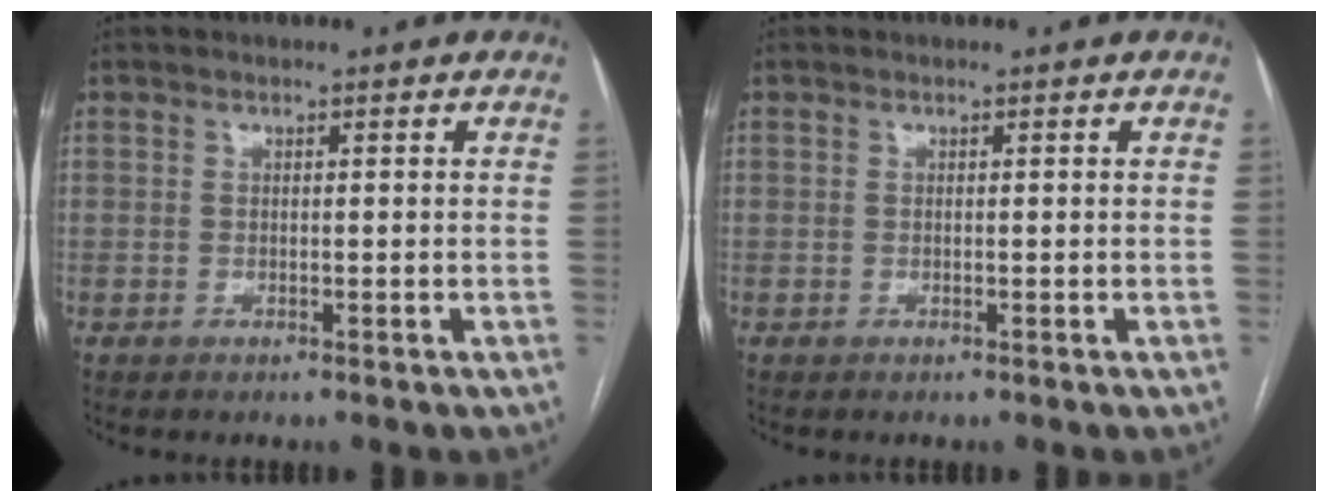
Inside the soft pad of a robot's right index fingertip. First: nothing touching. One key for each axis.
{"total": 0.0}